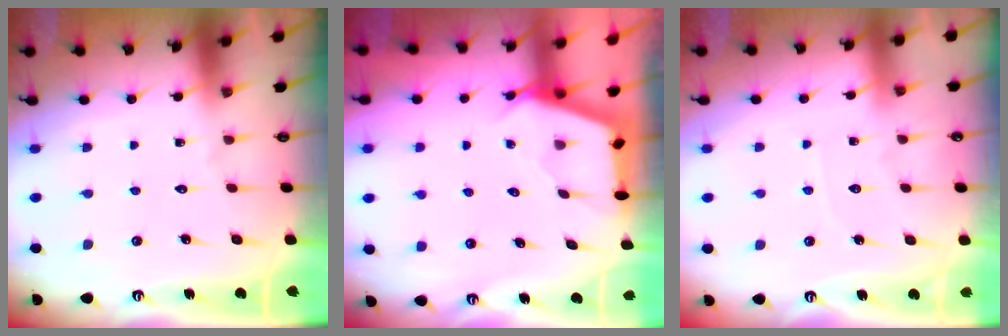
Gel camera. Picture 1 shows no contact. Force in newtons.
{"total": 2.9, "press": 2.8, "slide": 0.4}
{"total": 3.2, "press": 3.1, "slide": 0.4}